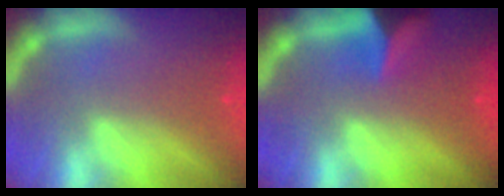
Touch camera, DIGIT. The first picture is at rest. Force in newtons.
{"total": 5.0}